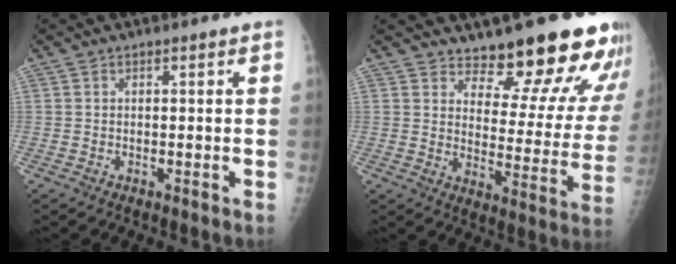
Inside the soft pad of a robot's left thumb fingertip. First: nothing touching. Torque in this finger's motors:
{"motor_torque": [0.19, 0.57, -0.07, -0.28, 0.05]}